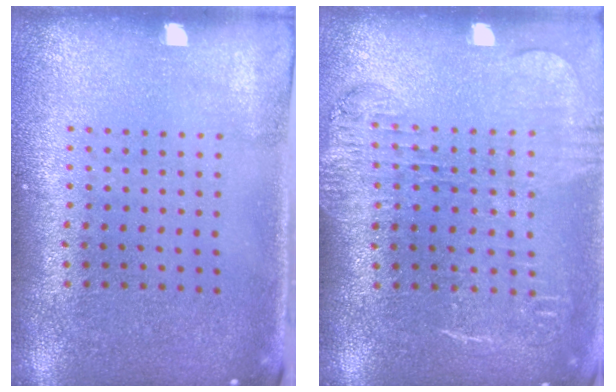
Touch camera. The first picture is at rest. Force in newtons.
{"total": 1.7, "press": 1.5, "slide": 0.8}